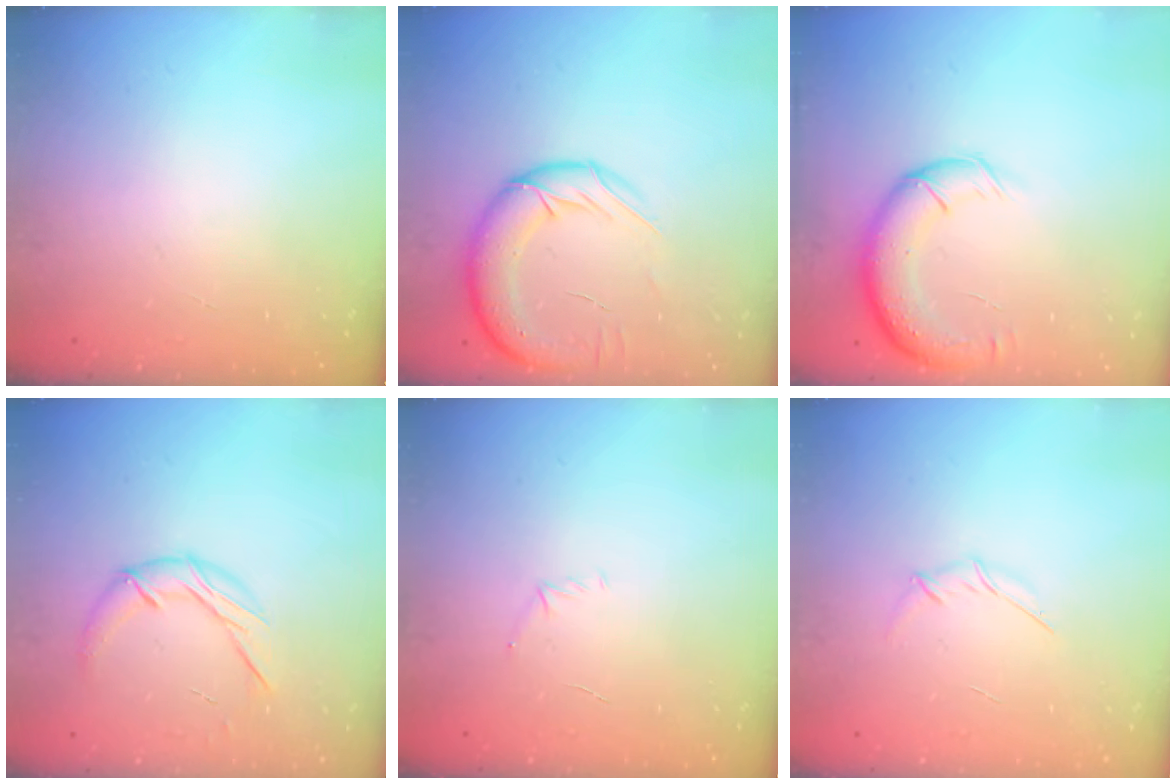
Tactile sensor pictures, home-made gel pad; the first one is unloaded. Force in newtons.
{"total": 17.6, "press": 17.3, "slide": 3.5}
{"total": 14.1, "press": 13.5, "slide": 3.8}
{"total": 9.1, "press": 9.1, "slide": 0.6}
{"total": 4.7, "press": 4.5, "slide": 1.3}
{"total": 3.1, "press": 3.0, "slide": 0.8}